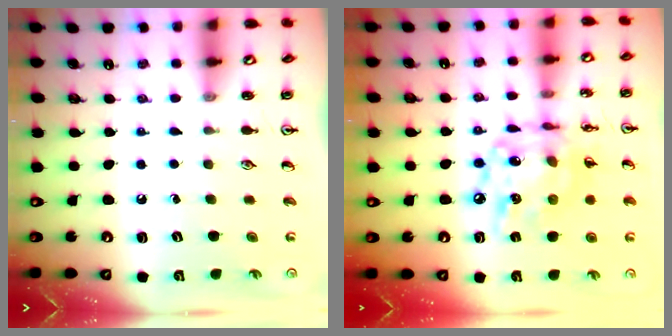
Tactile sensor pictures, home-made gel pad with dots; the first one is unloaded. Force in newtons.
{"total": 13.8, "press": 13.8, "slide": 1.2}